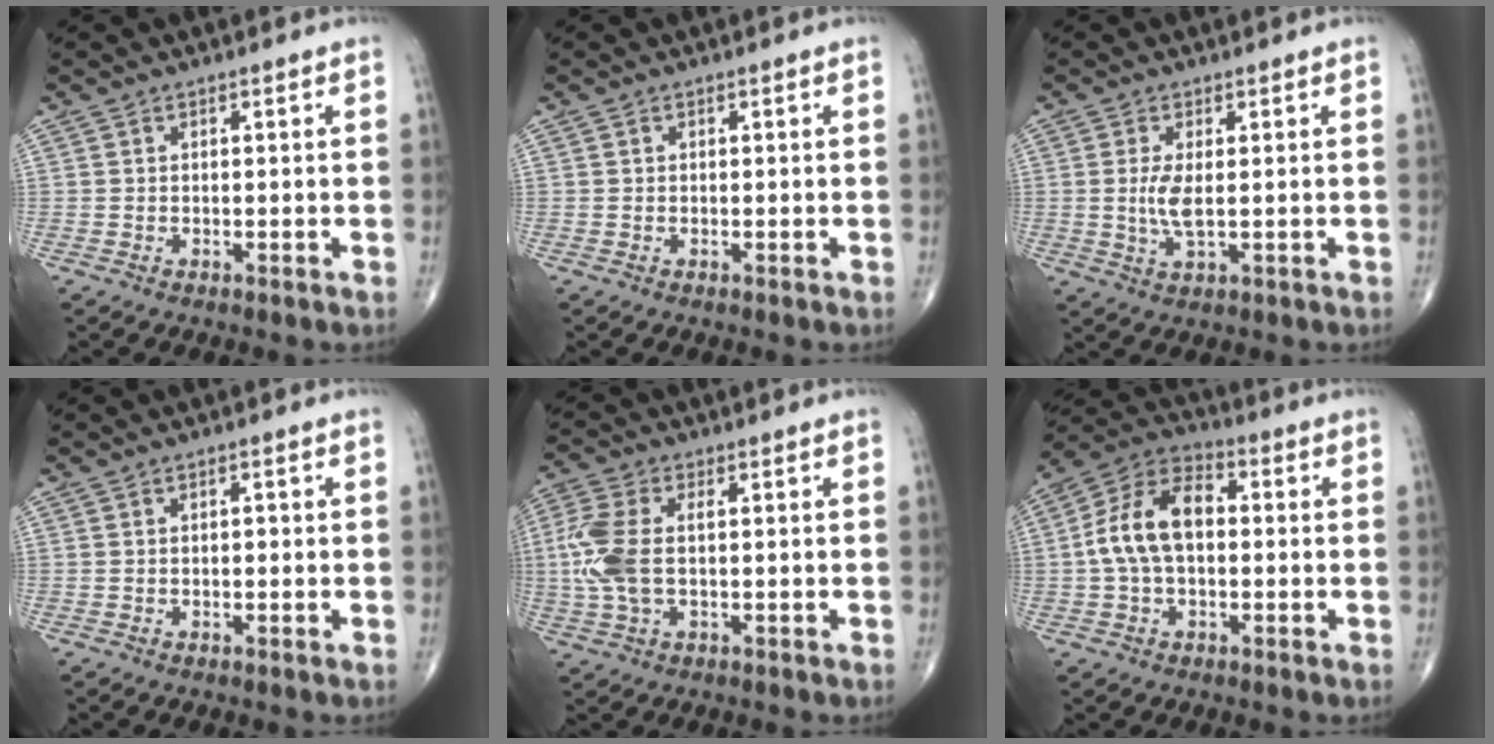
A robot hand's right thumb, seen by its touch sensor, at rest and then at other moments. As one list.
[{"total": 0.0}, {"total": 4.3, "force": [0.2, 1.3, 4.0], "torque": [-0.092, -0.015, 0.007]}, {"total": 0.9, "force": [0.0, 0.4, 0.8], "torque": [-0.010, -0.002, 0.000]}, {"total": 9.2, "force": [0.3, 4.7, 7.9], "torque": [-0.211, 0.010, 0.006]}, {"total": 12.5, "force": [0.4, 7.6, 9.9], "torque": [-0.187, 0.036, -0.005]}]